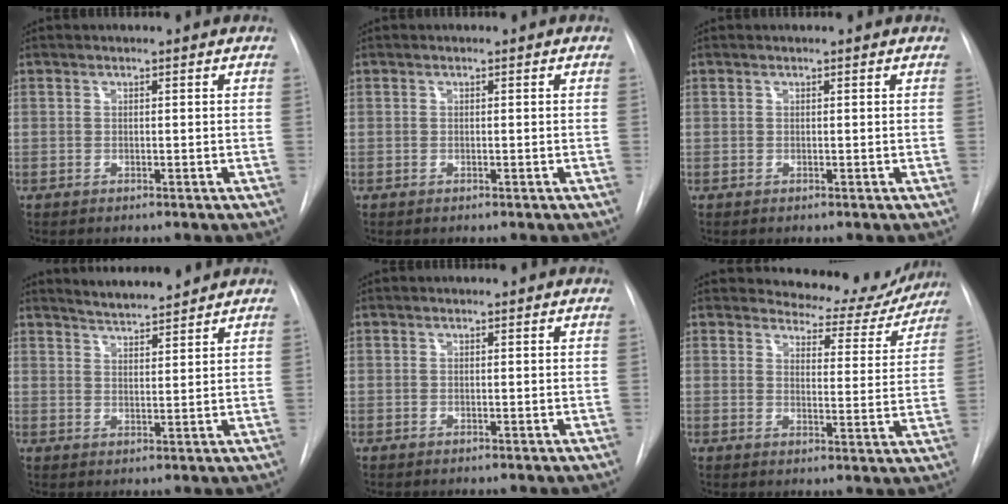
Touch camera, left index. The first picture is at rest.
{"total": 0.0}
{"total": 0.8, "force": [0.8, 0.0, 0.2], "torque": [-0.008, 0.007, 0.008]}
{"total": 5.2, "force": [5.1, 0.2, 1.0], "torque": [-0.024, 0.008, 0.085]}
{"total": 0.0}
{"total": 9.9, "force": [9.5, 2.7, 0.3], "torque": [0.014, -0.026, 0.105]}